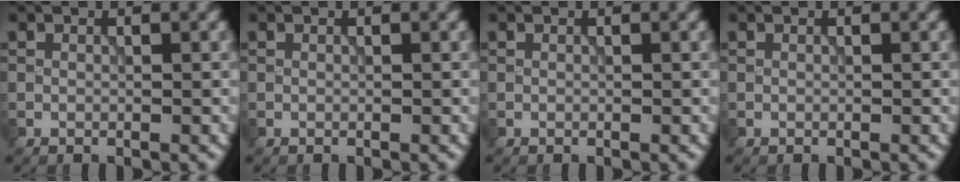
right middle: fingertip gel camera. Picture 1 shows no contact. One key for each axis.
{"total": 0.0}
{"total": 0.0}
{"total": 0.0}